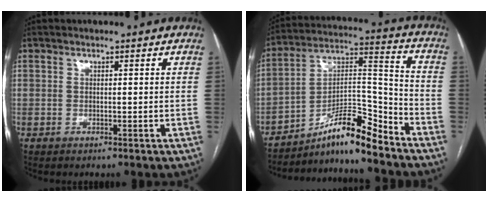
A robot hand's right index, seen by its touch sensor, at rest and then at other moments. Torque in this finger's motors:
{"motor_torque": [0.21, 0.12, -0.03, -0.01]}